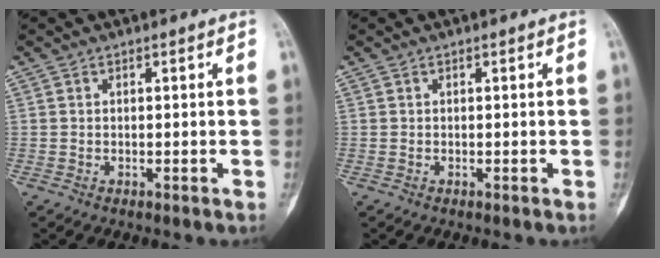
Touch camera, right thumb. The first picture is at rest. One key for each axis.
{"total": 0.0}